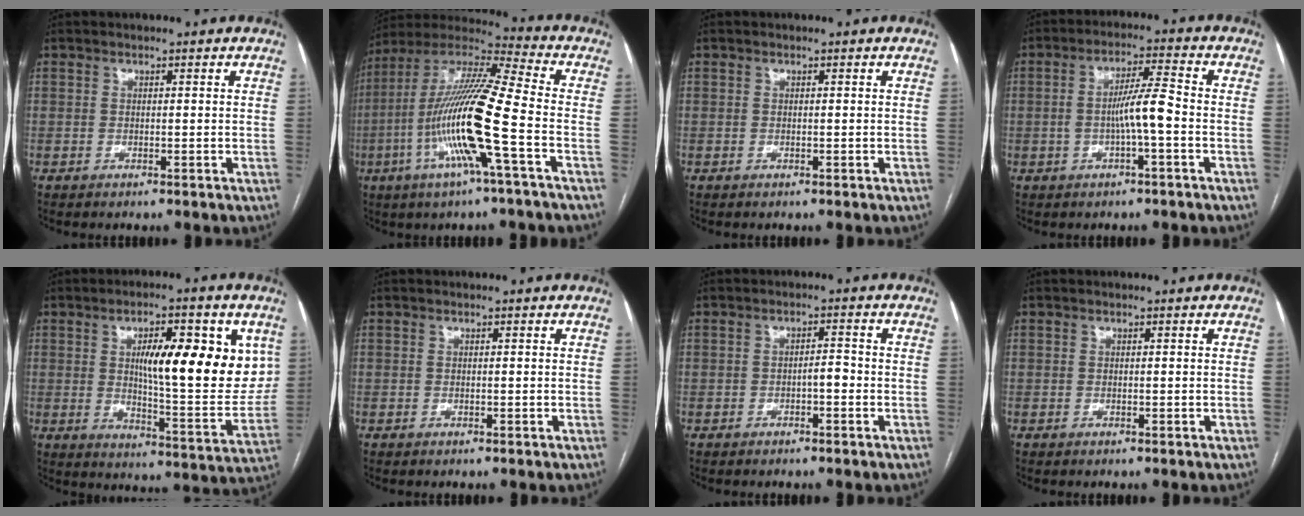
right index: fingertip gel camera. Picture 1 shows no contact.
{"total": 17.7, "force": [-4.8, 0.1, 17.1], "torque": [-0.342, -0.003, -0.100]}
{"total": 0.0}
{"total": 6.3, "force": [-1.3, 0.4, 6.1], "torque": [-0.115, 0.013, -0.021]}
{"total": 17.1, "force": [4.7, 4.1, 15.9], "torque": [-0.217, 0.002, 0.075]}
{"total": 0.0}
{"total": 2.0, "force": [-0.8, 0.6, 1.7], "torque": [-0.024, 0.004, -0.015]}
{"total": 0.0}